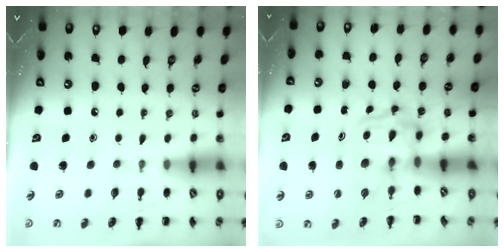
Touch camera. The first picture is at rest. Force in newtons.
{"total": 3.1, "press": 3.1, "slide": 0.4}